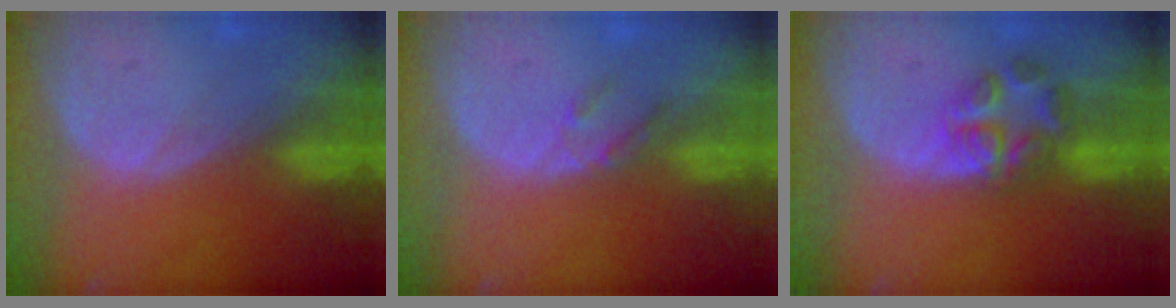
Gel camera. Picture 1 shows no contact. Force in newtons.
{"total": 2.0, "press": 1.8, "slide": 0.9}
{"total": 5.6, "press": 5.5, "slide": 1.0}